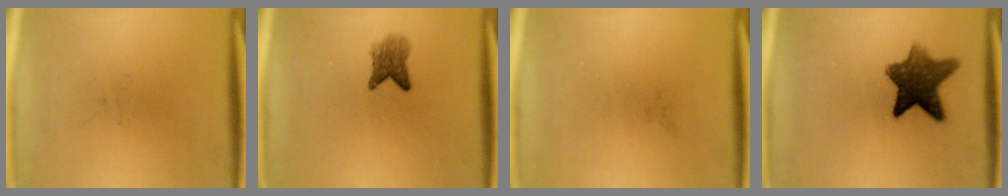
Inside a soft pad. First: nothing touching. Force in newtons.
{"total": 3.2}
{"total": 0.0}
{"total": 9.6}